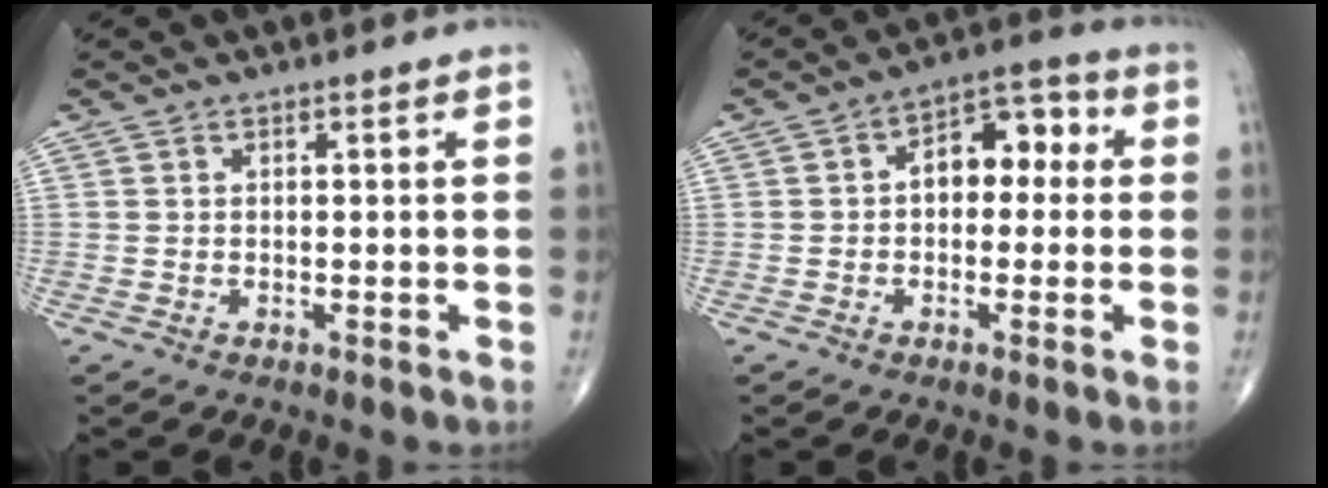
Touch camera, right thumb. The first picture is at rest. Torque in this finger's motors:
{"motor_torque": [0.98, 1.16, 0.59, -0.26, 0.03]}